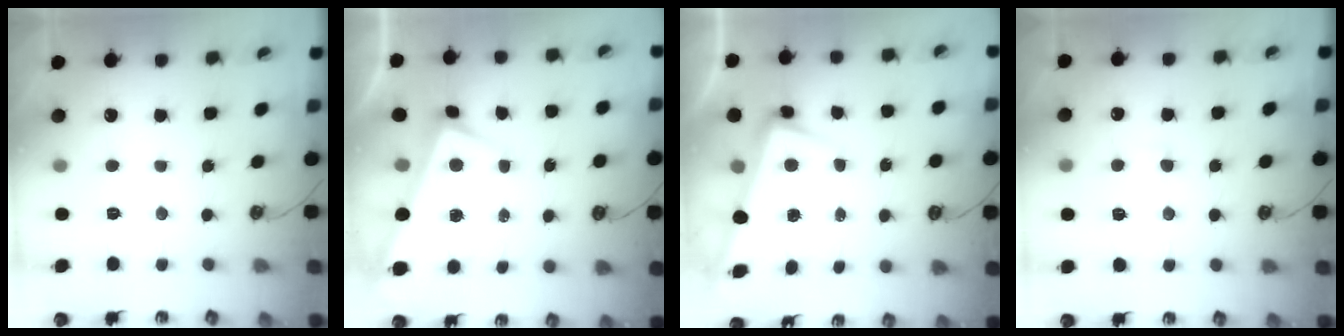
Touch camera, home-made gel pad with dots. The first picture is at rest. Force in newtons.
{"total": 3.9, "press": 3.9, "slide": 0.2}
{"total": 2.9, "press": 2.8, "slide": 0.9}
{"total": 2.3, "press": 2.2, "slide": 0.9}